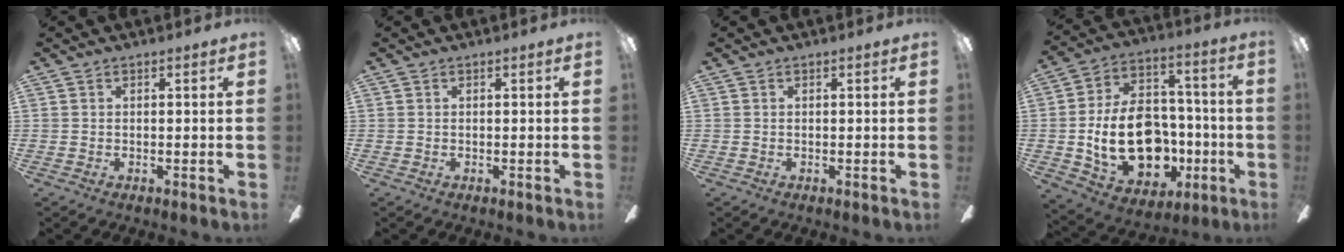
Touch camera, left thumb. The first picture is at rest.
{"total": 0.0}
{"total": 0.0}
{"total": 20.3, "force": [-2.8, 14.5, 14.0], "torque": [-0.269, 0.013, -0.036]}